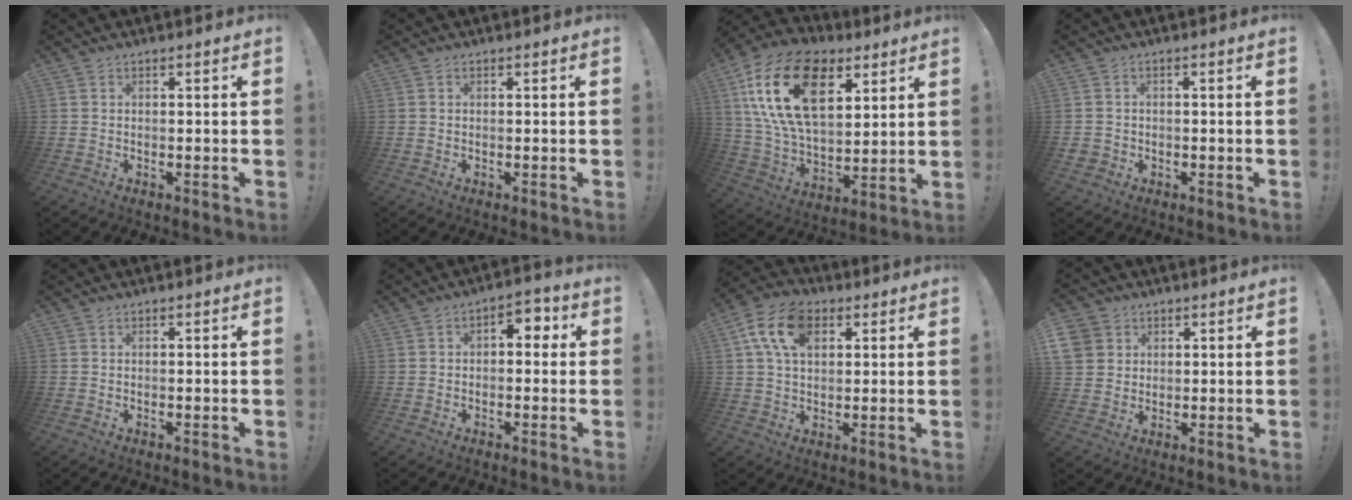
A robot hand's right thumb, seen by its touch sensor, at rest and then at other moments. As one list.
[{"total": 0.0}, {"total": 24.6, "force": [10.4, 14.8, 16.6], "torque": [-0.317, -0.048, 0.192]}, {"total": 2.0, "force": [-0.2, 1.9, 0.7], "torque": [-0.012, 0.002, -0.001]}, {"total": 0.0}, {"total": 4.8, "force": [0.0, 3.2, 3.5], "torque": [-0.037, 0.002, -0.005]}, {"total": 13.3, "force": [5.3, 8.6, 8.6], "torque": [-0.148, -0.001, 0.099]}, {"total": 6.4, "force": [2.7, 5.7, 1.3], "torque": [-0.028, -0.015, 0.054]}]